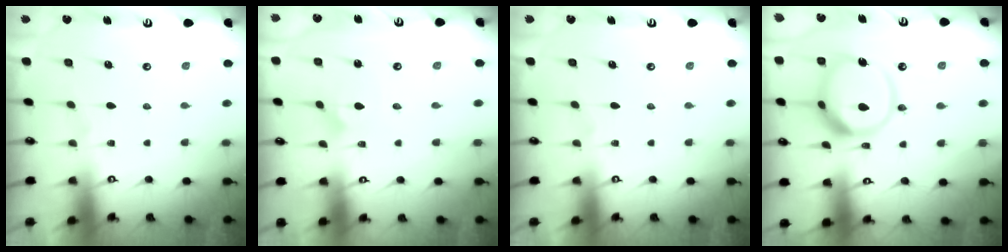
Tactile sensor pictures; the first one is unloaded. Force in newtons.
{"total": 1.5, "press": 1.5, "slide": 0.1}
{"total": 0.0}
{"total": 16.5, "press": 16.4, "slide": 1.8}